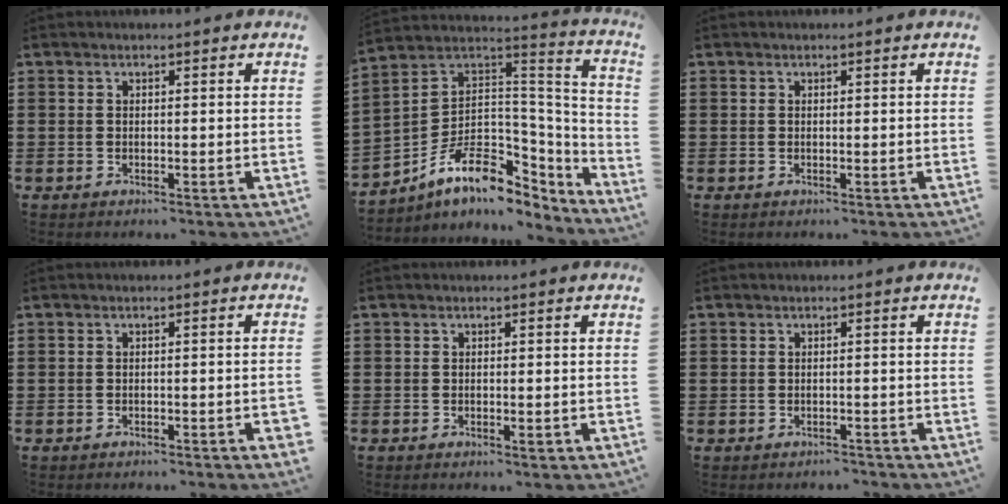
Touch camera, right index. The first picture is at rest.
{"total": 11.2, "force": [-5.2, 7.0, 7.0], "torque": [-0.134, -0.009, -0.097]}
{"total": 0.0}
{"total": 1.4, "force": [-1.2, 0.1, 0.7], "torque": [-0.013, -0.002, -0.023]}
{"total": 0.8, "force": [-0.4, 0.1, 0.7], "torque": [-0.017, -0.009, -0.005]}
{"total": 1.1, "force": [-1.0, 0.3, -0.1], "torque": [-0.002, 0.004, -0.024]}